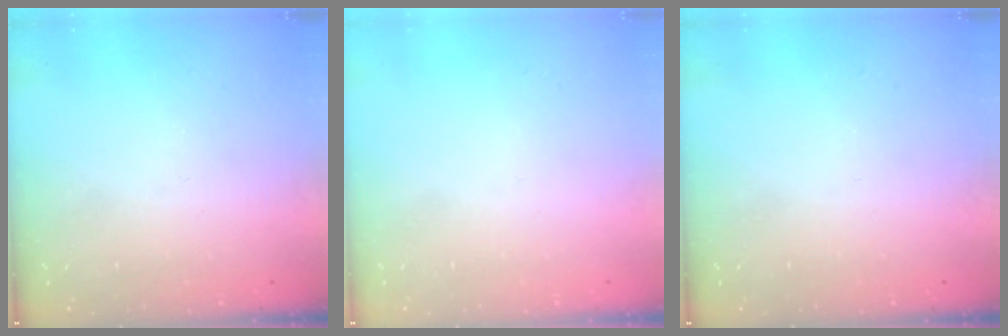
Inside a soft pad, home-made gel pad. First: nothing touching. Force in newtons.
{"total": 1.5, "press": 1.5, "slide": 0.1}
{"total": 0.0}